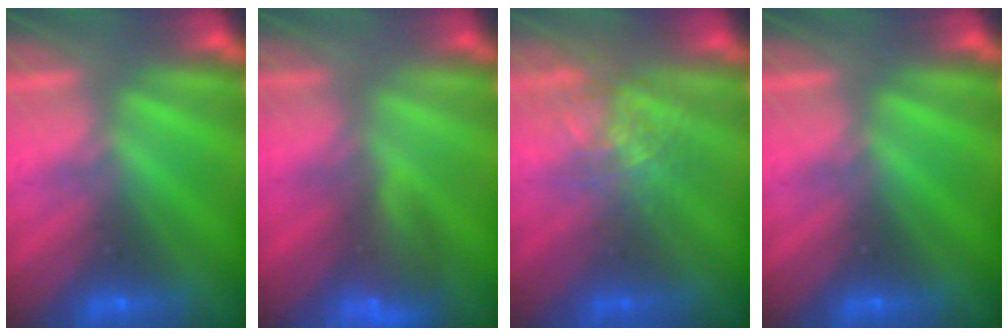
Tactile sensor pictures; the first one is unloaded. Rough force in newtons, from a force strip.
{"total": 7.3}
{"total": 2.8}
{"total": 0.0}